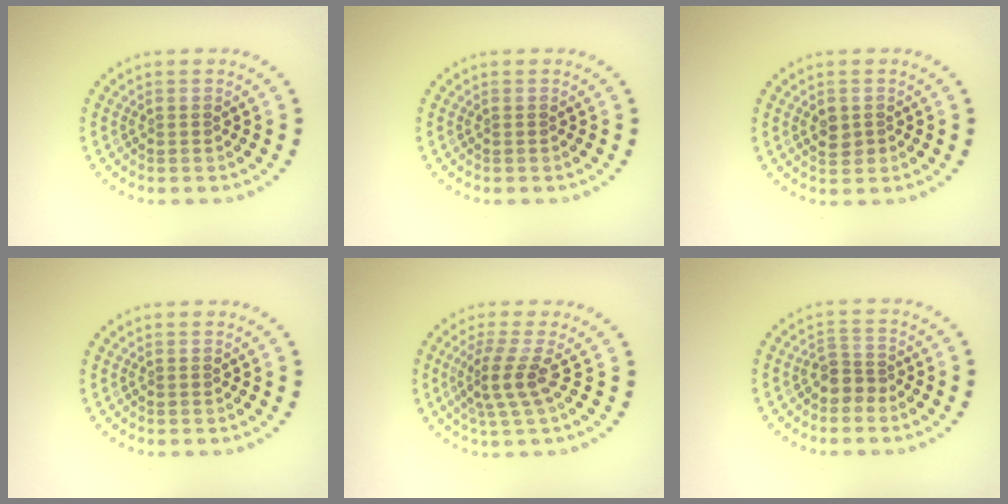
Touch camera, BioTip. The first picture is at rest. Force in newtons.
{"total": 0.0}
{"total": 1.7, "press": 1.7, "slide": 0.2}
{"total": 0.0}
{"total": 2.9, "press": 2.0, "slide": 2.2}
{"total": 2.1, "press": 1.6, "slide": 1.4}